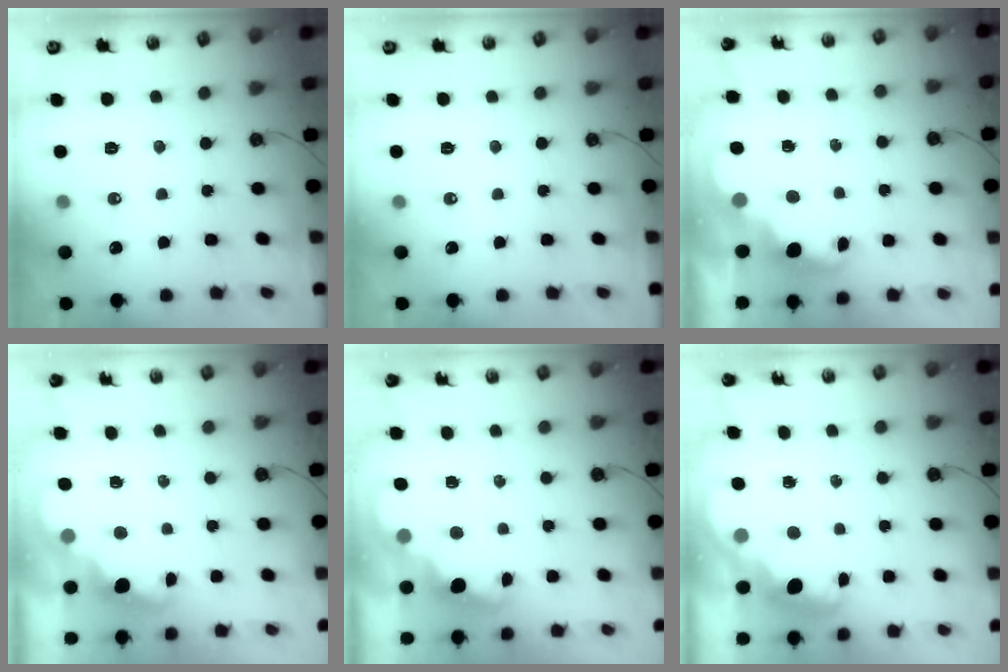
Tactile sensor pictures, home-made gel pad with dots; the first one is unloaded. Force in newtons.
{"total": 0.0}
{"total": 2.4, "press": 2.4, "slide": 0.5}
{"total": 2.5, "press": 2.4, "slide": 0.5}
{"total": 2.5, "press": 2.4, "slide": 0.5}
{"total": 2.7, "press": 2.6, "slide": 0.8}